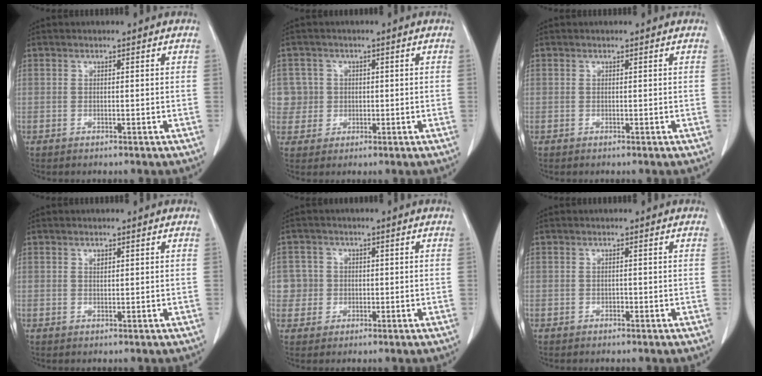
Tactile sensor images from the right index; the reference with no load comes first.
{"total": 4.2, "force": [0.3, 4.2, -0.4], "torque": [0.024, 0.012, 0.007]}
{"total": 0.0}
{"total": 0.8, "force": [0.5, 0.4, 0.5], "torque": [-0.010, -0.003, 0.008]}
{"total": 3.6, "force": [-0.1, 3.6, -0.3], "torque": [0.020, 0.011, -0.003]}
{"total": 0.0}